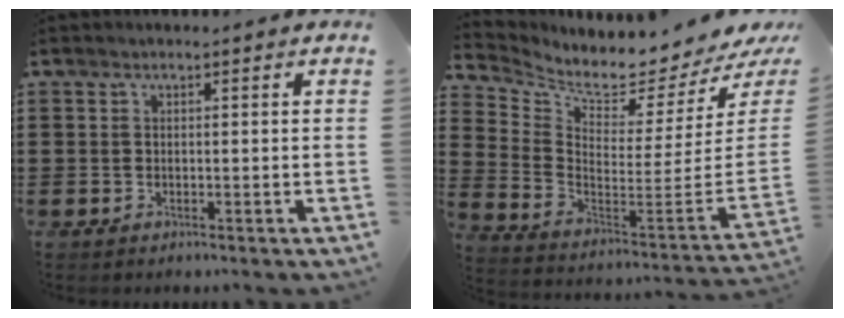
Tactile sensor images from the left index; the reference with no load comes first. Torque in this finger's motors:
{"motor_torque": [-0.60, -0.95, 0.22, 0.00]}